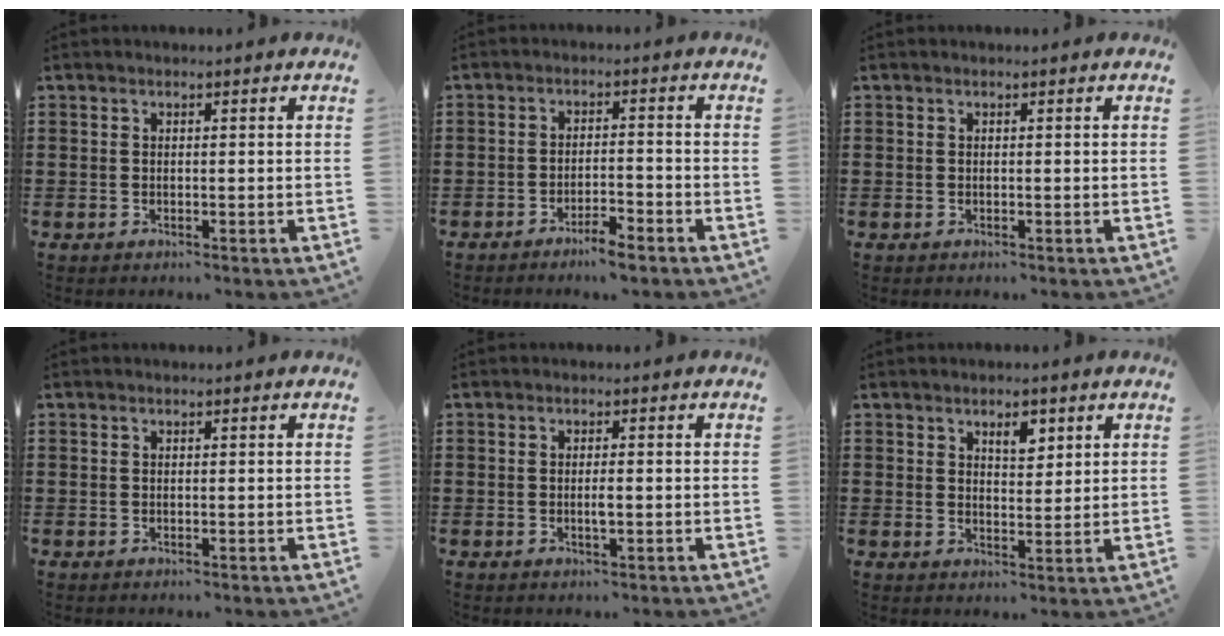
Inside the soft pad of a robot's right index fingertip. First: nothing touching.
{"total": 2.9, "force": [-2.7, 0.1, 1.1], "torque": [-0.021, 0.003, -0.052]}
{"total": 0.0}
{"total": 0.0}
{"total": 1.7, "force": [-0.3, 0.3, 1.6], "torque": [-0.031, 0.000, -0.006]}
{"total": 3.7, "force": [2.4, 1.7, 2.2], "torque": [-0.025, -0.003, 0.037]}